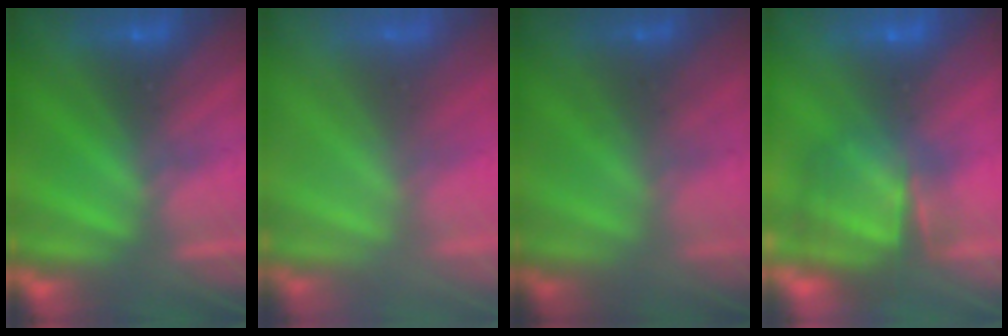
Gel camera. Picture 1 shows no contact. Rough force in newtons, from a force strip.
{"total": 7.9}
{"total": 1.8}
{"total": 7.5}